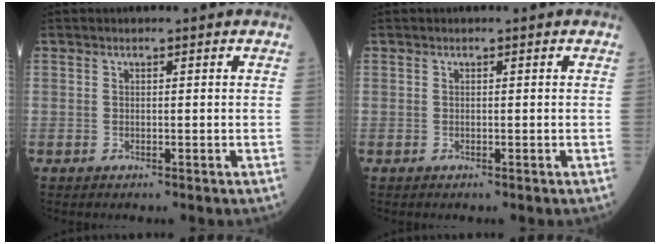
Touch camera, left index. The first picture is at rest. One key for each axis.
{"total": 0.0}